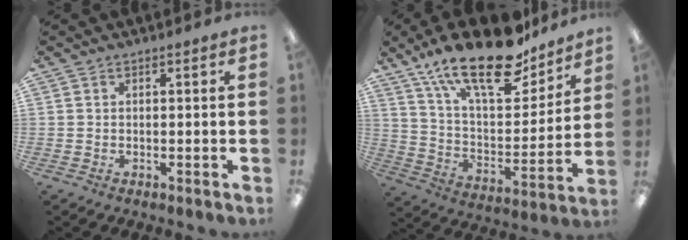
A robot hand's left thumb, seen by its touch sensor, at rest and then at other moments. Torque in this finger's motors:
{"motor_torque": [0.85, 0.10, 1.36, -1.41, 0.45]}